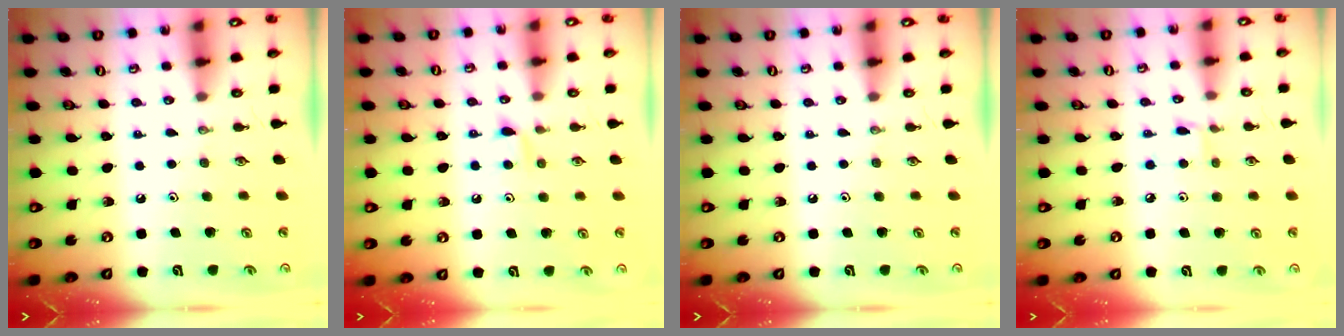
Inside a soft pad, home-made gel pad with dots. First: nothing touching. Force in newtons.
{"total": 4.7, "press": 4.7, "slide": 0.5}
{"total": 0.0}
{"total": 4.4, "press": 4.3, "slide": 0.6}